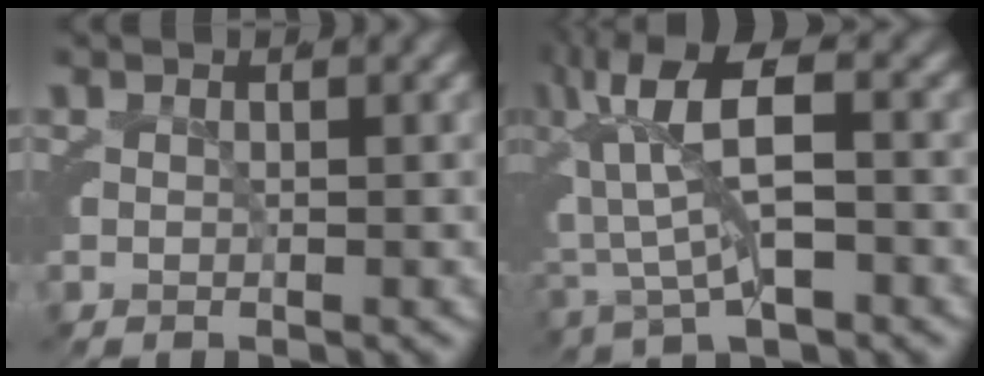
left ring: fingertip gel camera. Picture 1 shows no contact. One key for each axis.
{"total": 8.6, "fx": 1.9, "fy": 4.3, "fz": 7.2, "tx": -0.131, "ty": 0.014, "tz": 0.022}